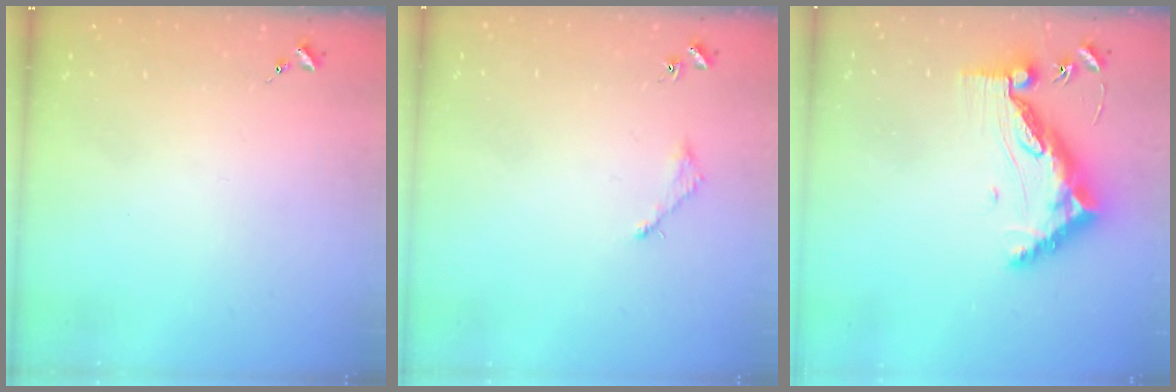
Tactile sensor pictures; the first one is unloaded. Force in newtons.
{"total": 3.0, "press": 3.0, "slide": 0.4}
{"total": 13.4, "press": 13.3, "slide": 1.4}